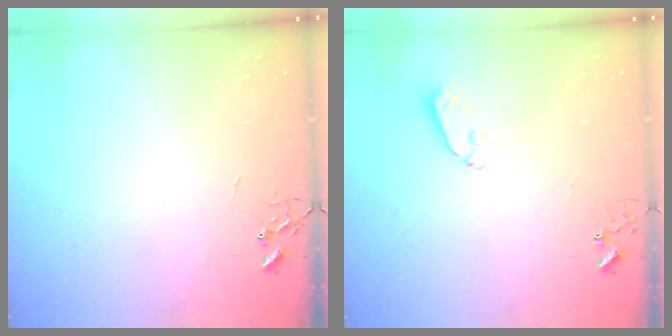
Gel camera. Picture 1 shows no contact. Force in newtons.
{"total": 4.1, "press": 4.1, "slide": 0.1}